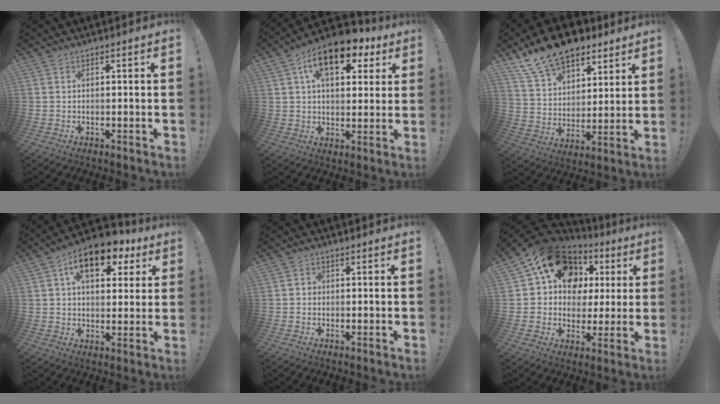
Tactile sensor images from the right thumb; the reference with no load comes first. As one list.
[{"total": 15.0, "force": [7.2, 7.9, 10.5], "torque": [-0.158, -0.026, 0.123]}, {"total": 16.0, "force": [12.4, 8.2, 5.9], "torque": [-0.106, -0.091, 0.231]}, {"total": 13.3, "force": [6.6, 7.3, 8.9], "torque": [-0.124, -0.029, 0.114]}, {"total": 1.3, "force": [-0.6, 1.2, 0.3], "torque": [-0.007, 0.005, -0.010]}, {"total": 17.5, "force": [8.0, 13.0, 8.4], "torque": [-0.124, -0.044, 0.164]}]